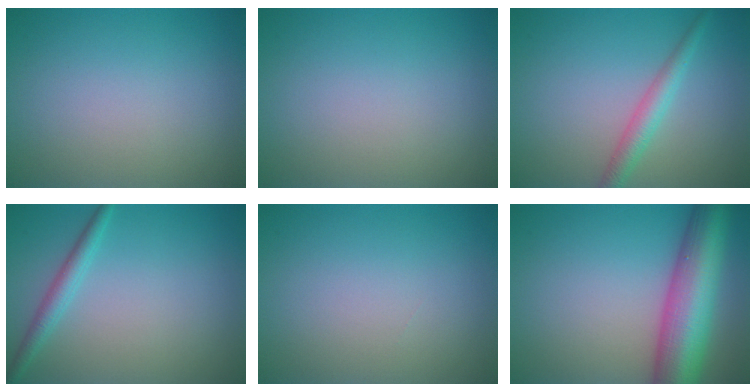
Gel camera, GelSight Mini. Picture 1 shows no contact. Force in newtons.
{"total": 0.0}
{"total": 2.5, "press": 2.5, "slide": 0.1}
{"total": 2.0, "press": 2.0, "slide": 0.1}
{"total": 0.0}
{"total": 10.8, "press": 10.8, "slide": 0.1}